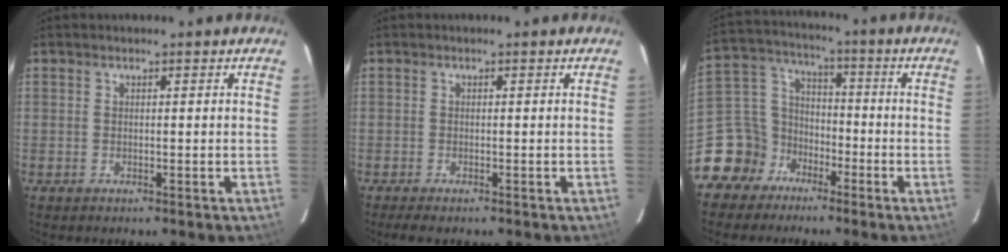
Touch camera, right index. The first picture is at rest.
{"total": 2.7, "force": [-2.1, 0.7, 1.5], "torque": [-0.032, -0.012, -0.036]}
{"total": 11.3, "force": [-7.6, 8.2, 1.1], "torque": [-0.048, 0.052, -0.149]}